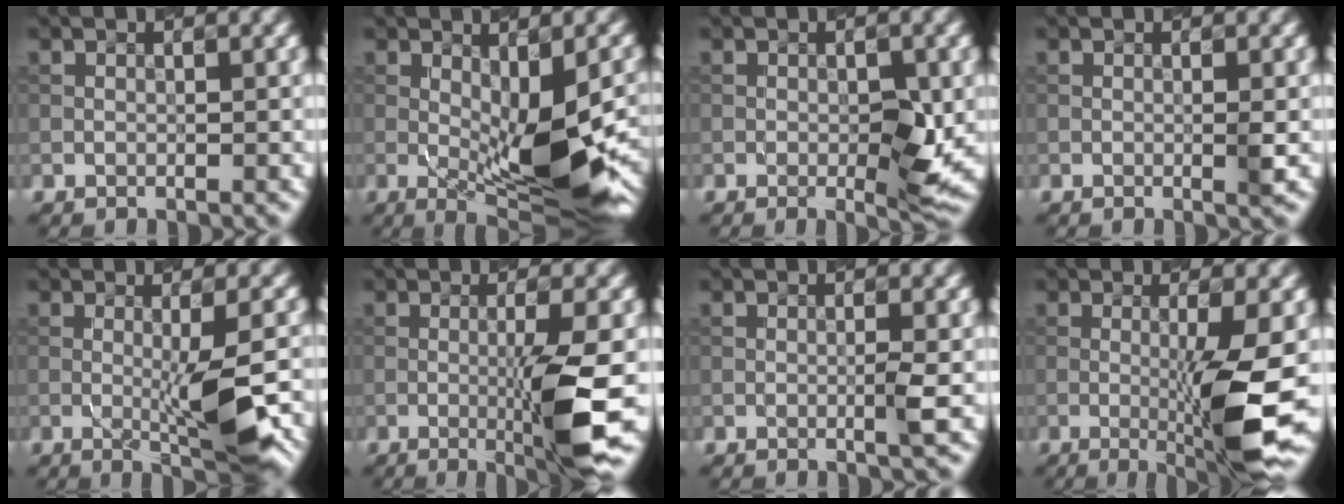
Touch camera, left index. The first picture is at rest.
{"total": 9.4, "force": [-1.3, 2.7, 8.9], "torque": [-0.143, -0.016, -0.010]}
{"total": 3.1, "force": [-0.5, 0.5, 3.0], "torque": [-0.049, -0.004, 0.000]}
{"total": 1.1, "force": [-0.1, 0.2, 1.1], "torque": [-0.019, -0.001, -0.002]}
{"total": 5.6, "force": [-0.8, 1.0, 5.4], "torque": [-0.082, -0.009, -0.003]}
{"total": 6.2, "force": [-1.3, 0.5, 6.1], "torque": [-0.100, -0.006, -0.016]}
{"total": 1.4, "force": [-0.2, 0.2, 1.4], "torque": [-0.027, -0.005, -0.005]}
{"total": 7.6, "force": [-1.3, 1.0, 7.4], "torque": [-0.117, -0.012, -0.011]}